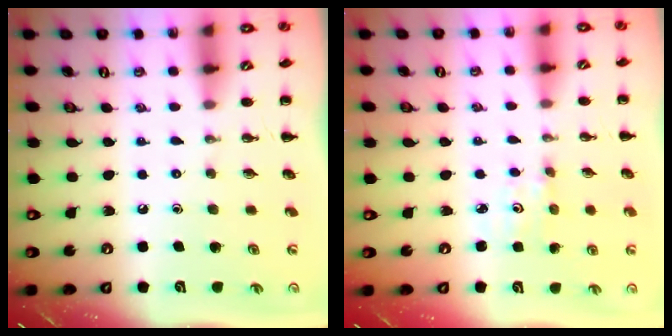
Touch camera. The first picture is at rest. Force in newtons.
{"total": 1.2, "press": 1.2, "slide": 0.3}